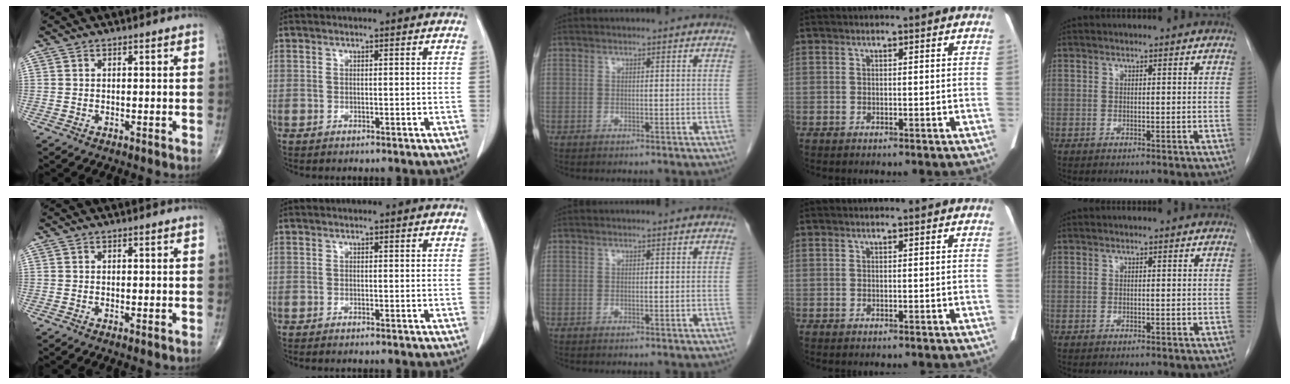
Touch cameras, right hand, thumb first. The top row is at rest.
{"thumb": {"total": 0.5, "force": [-0.1, 0.0, 0.5], "torque": [-0.011, -0.003, -0.002]}, "index": {"total": 0.7, "force": [-0.6, 0.0, 0.3], "torque": [-0.007, -0.002, -0.010]}}